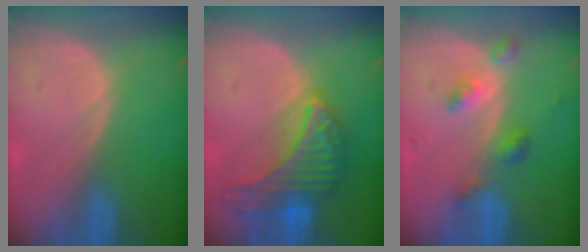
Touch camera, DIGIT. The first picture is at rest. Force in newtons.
{"total": 9.1, "press": 9.1, "slide": 0.5}
{"total": 4.6, "press": 4.2, "slide": 1.7}